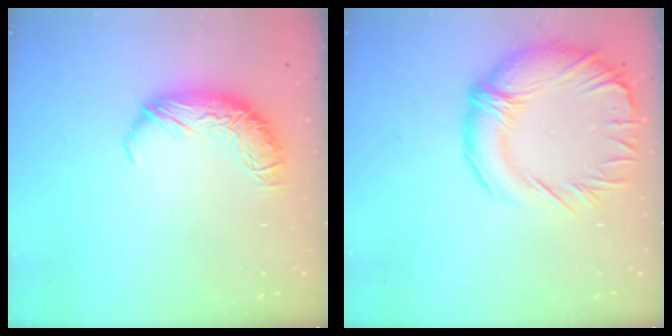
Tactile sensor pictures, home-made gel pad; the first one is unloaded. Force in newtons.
{"total": 7.3, "press": 6.8, "slide": 2.8}